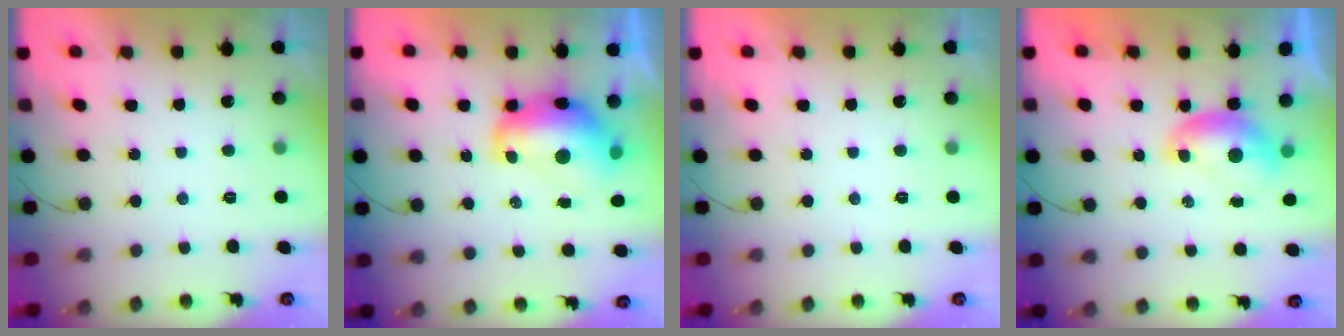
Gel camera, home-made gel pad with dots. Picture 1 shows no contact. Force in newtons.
{"total": 12.2, "press": 12.1, "slide": 1.6}
{"total": 0.0}
{"total": 7.0, "press": 7.0, "slide": 0.1}